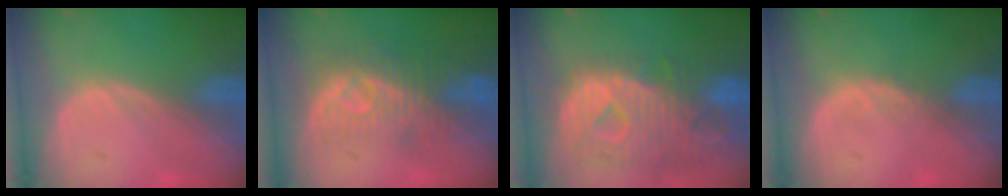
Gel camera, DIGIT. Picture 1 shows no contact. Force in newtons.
{"total": 8.2, "press": 7.8, "slide": 2.5}
{"total": 12.6, "press": 10.8, "slide": 6.5}
{"total": 0.9, "press": 0.9, "slide": 0.2}